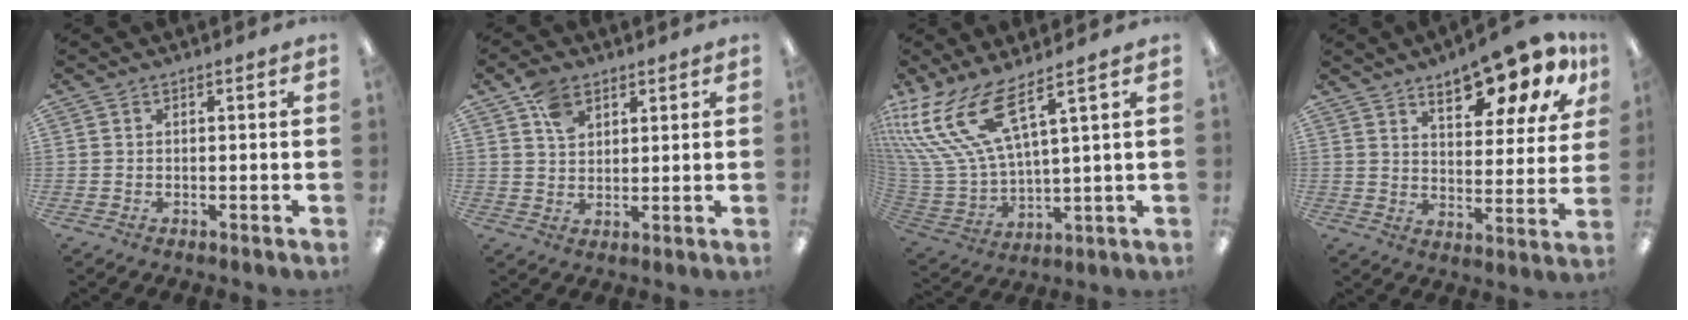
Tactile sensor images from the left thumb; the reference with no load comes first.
{"total": 5.8, "force": [3.6, 3.6, 2.8], "torque": [-0.051, -0.006, 0.068]}
{"total": 16.9, "force": [10.3, 6.2, 12.0], "torque": [-0.278, -0.063, 0.182]}
{"total": 14.8, "force": [10.8, 4.8, 9.0], "torque": [-0.113, -0.067, 0.177]}